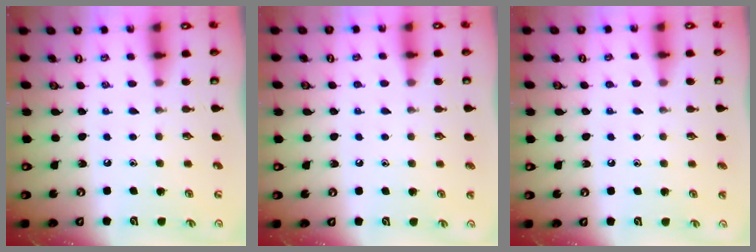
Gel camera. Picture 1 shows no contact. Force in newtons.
{"total": 2.0, "press": 2.0, "slide": 0.2}
{"total": 2.0, "press": 2.0, "slide": 0.2}